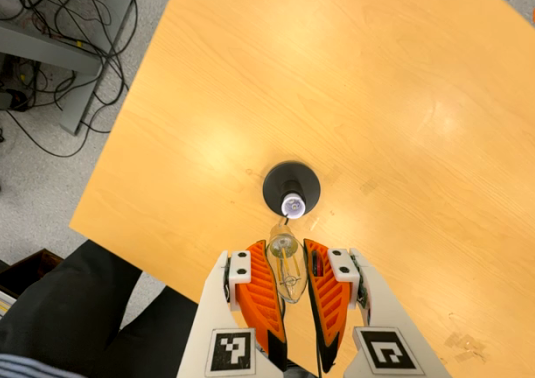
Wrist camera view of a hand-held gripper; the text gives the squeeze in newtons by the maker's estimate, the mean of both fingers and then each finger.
{"total": 22.6, "left": 27.3, "right": 17.8}